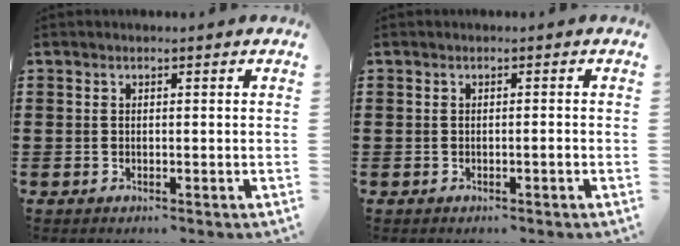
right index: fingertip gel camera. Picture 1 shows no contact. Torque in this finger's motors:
{"motor_torque": [0.23, -0.02, 0.00, 0.00]}